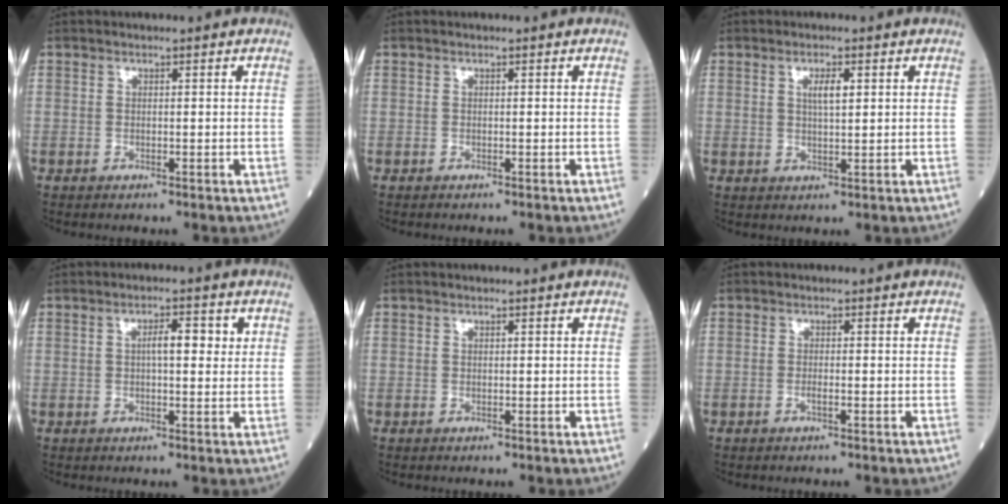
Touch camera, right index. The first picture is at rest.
{"total": 0.0}
{"total": 2.8, "force": [1.0, 0.6, 2.6], "torque": [-0.048, 0.000, 0.017]}
{"total": 4.0, "force": [1.0, 1.2, 3.7], "torque": [-0.060, 0.010, 0.013]}
{"total": 0.0}
{"total": 1.0, "force": [-0.4, 0.0, 0.9], "torque": [-0.020, -0.001, -0.007]}